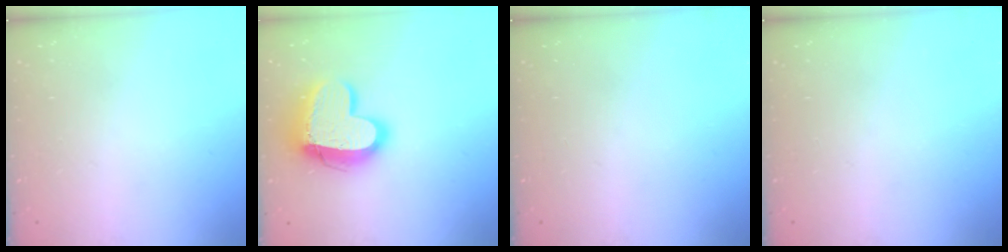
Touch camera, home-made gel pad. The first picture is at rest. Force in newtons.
{"total": 16.9, "press": 16.8, "slide": 1.5}
{"total": 0.0}
{"total": 0.0}